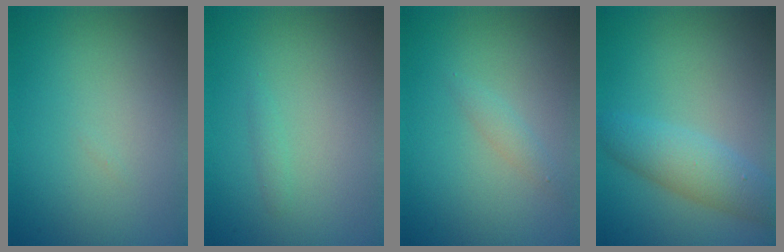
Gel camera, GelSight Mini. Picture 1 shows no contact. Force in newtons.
{"total": 0.6, "press": 0.6, "slide": 0.0}
{"total": 1.0, "press": 1.0, "slide": 0.0}
{"total": 3.8, "press": 3.8, "slide": 0.1}